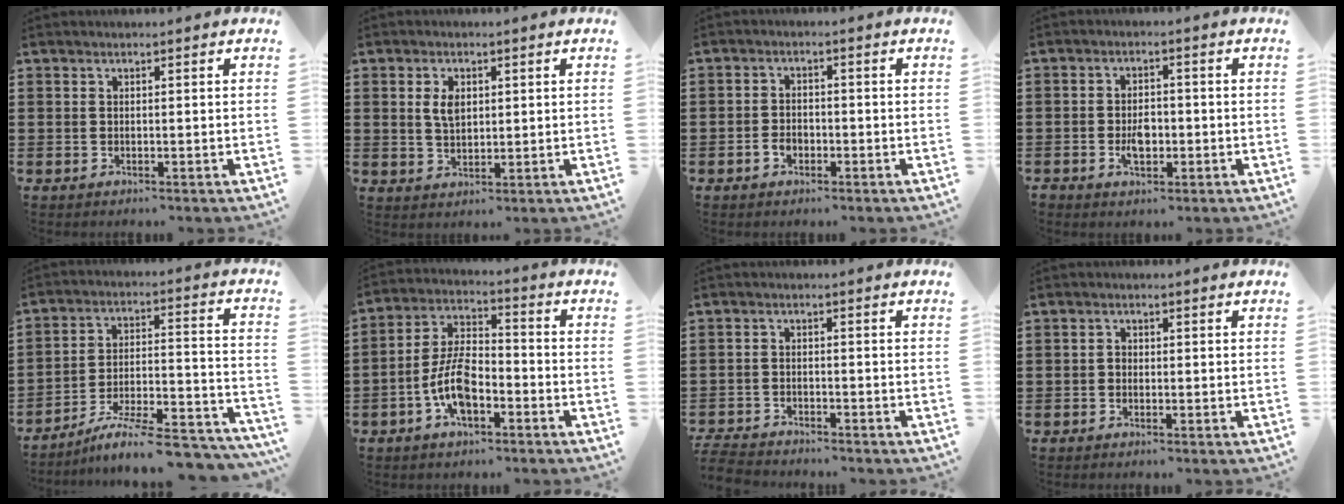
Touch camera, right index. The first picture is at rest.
{"total": 3.6, "force": [0.9, 2.1, 2.7], "torque": [-0.059, 0.009, 0.015]}
{"total": 2.3, "force": [-1.2, 1.6, 1.1], "torque": [-0.024, 0.002, -0.024]}
{"total": 3.5, "force": [-1.1, 2.2, 2.5], "torque": [-0.048, 0.004, -0.018]}
{"total": 9.2, "force": [-7.7, 0.8, 5.0], "torque": [-0.073, 0.007, -0.150]}
{"total": 8.3, "force": [-3.4, 4.0, 6.4], "torque": [-0.154, 0.002, -0.070]}
{"total": 3.2, "force": [-3.2, 0.3, 0.2], "torque": [-0.014, -0.002, -0.070]}
{"total": 0.9, "force": [-0.5, 0.7, 0.4], "torque": [-0.010, 0.000, -0.010]}